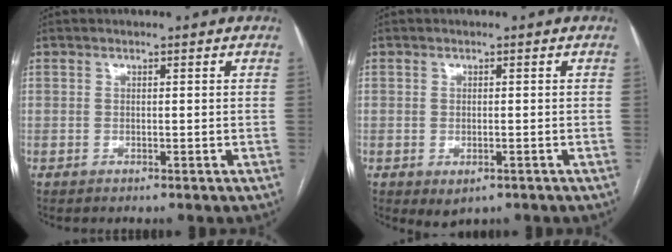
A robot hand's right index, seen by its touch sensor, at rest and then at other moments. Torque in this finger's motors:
{"motor_torque": [0.56, -0.41, 0.10, 0.01]}